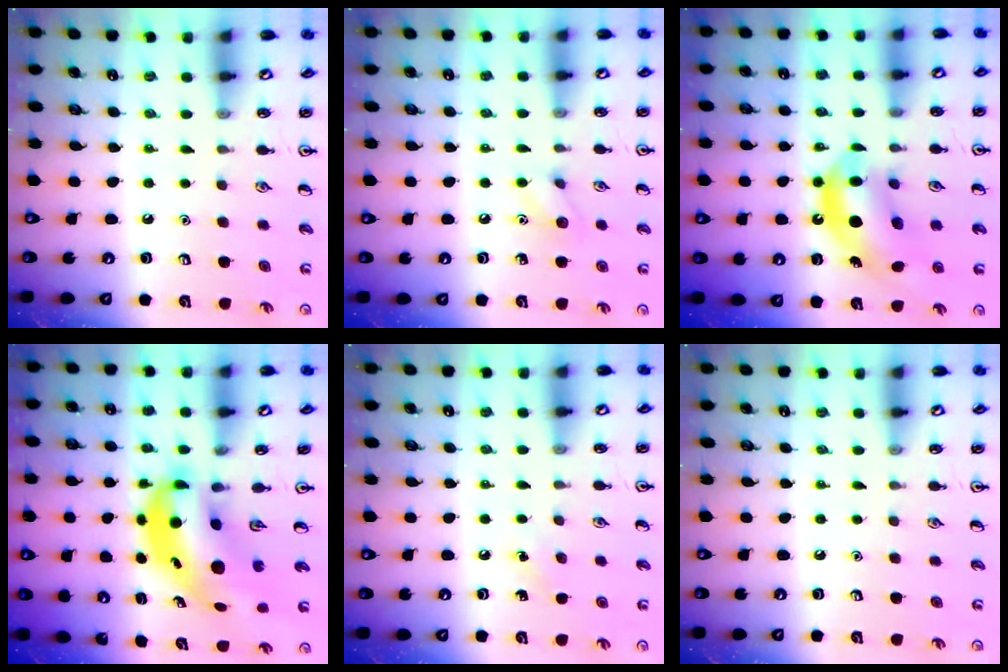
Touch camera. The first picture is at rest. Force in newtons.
{"total": 5.9, "press": 5.8, "slide": 1.2}
{"total": 12.9, "press": 12.3, "slide": 3.8}
{"total": 9.0, "press": 8.7, "slide": 2.3}
{"total": 4.1, "press": 3.9, "slide": 1.1}
{"total": 0.0}